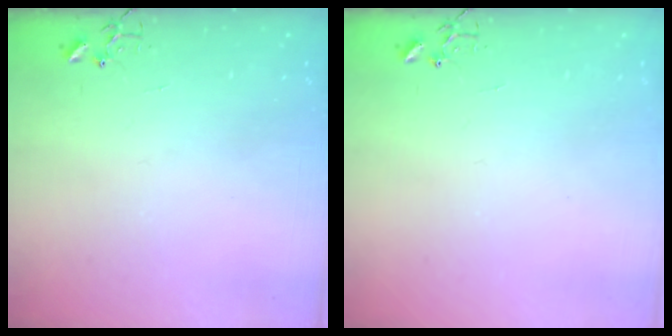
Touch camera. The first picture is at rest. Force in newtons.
{"total": 0.0}